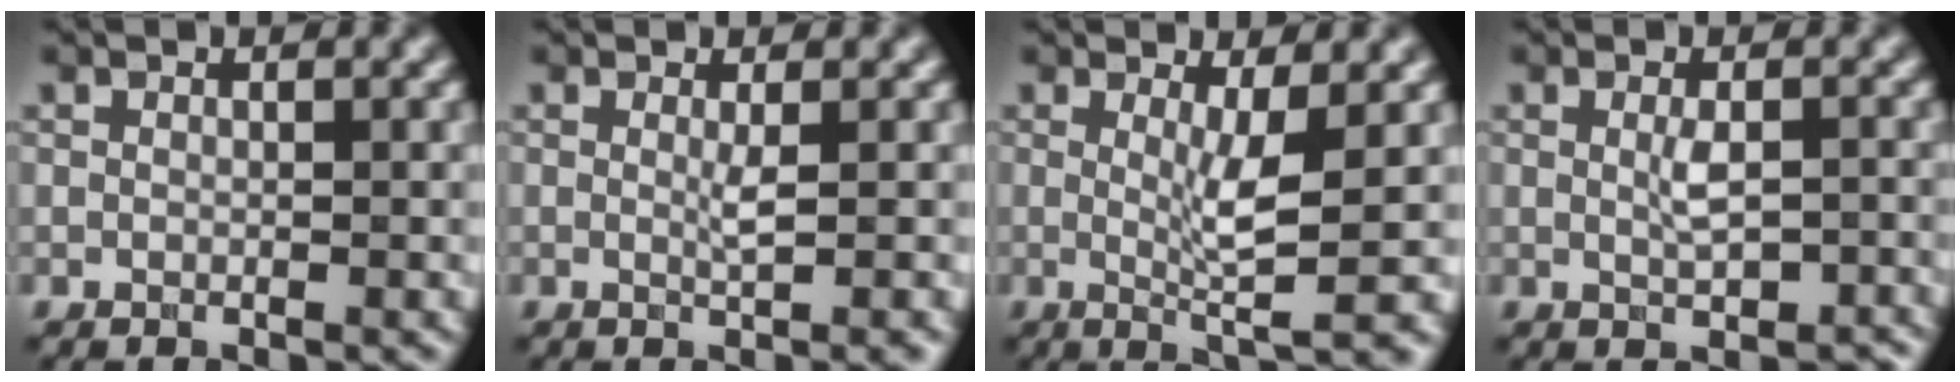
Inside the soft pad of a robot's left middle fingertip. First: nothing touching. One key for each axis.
{"total": 1.7, "fx": 0.1, "fy": 0.2, "fz": 1.6, "tx": -0.029, "ty": -0.004, "tz": -0.004}
{"total": 4.5, "fx": 0.1, "fy": 0.7, "fz": 4.4, "tx": -0.075, "ty": -0.014, "tz": 0.003}
{"total": 2.4, "fx": -0.2, "fy": 0.8, "fz": 2.2, "tx": -0.044, "ty": -0.005, "tz": 0.001}